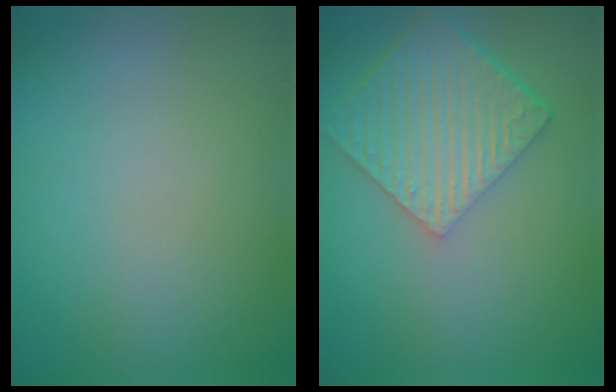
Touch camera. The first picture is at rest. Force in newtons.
{"total": 6.2, "press": 4.5, "slide": 4.3}